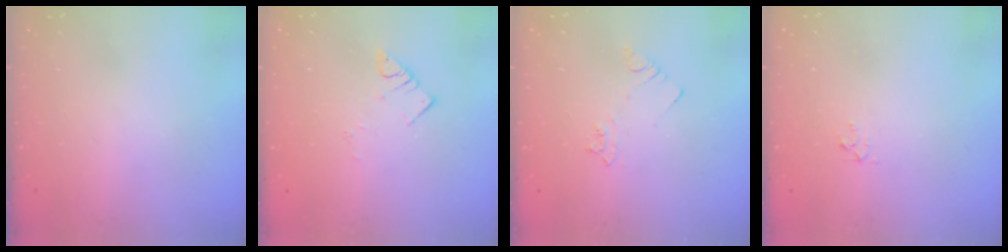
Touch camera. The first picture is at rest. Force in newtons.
{"total": 3.6, "press": 3.6, "slide": 0.3}
{"total": 3.3, "press": 3.2, "slide": 0.5}
{"total": 2.3, "press": 2.3, "slide": 0.2}